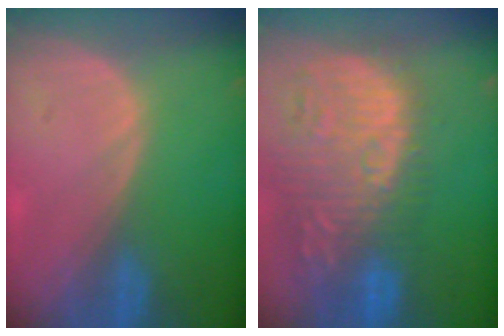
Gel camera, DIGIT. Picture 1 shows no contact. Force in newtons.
{"total": 14.6, "press": 12.6, "slide": 7.4}